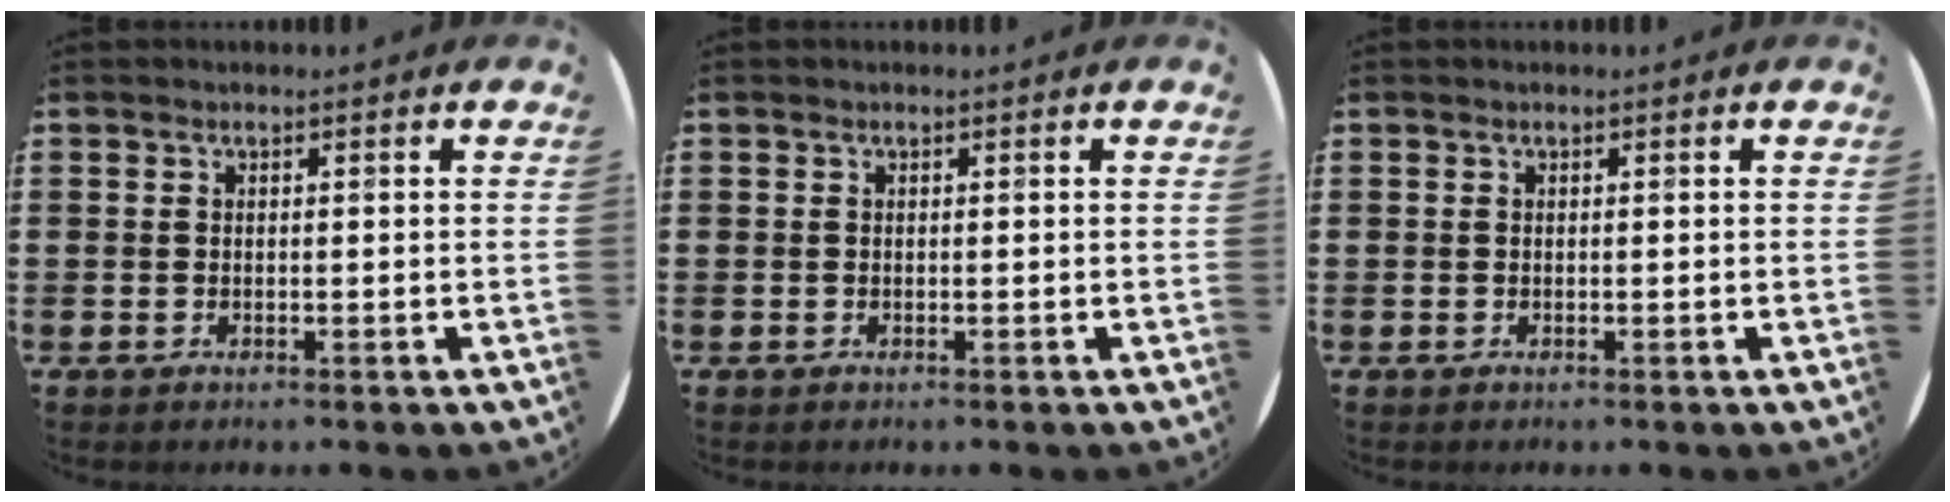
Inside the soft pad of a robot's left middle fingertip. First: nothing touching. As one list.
[{"total": 0.0}, {"total": 0.0}]